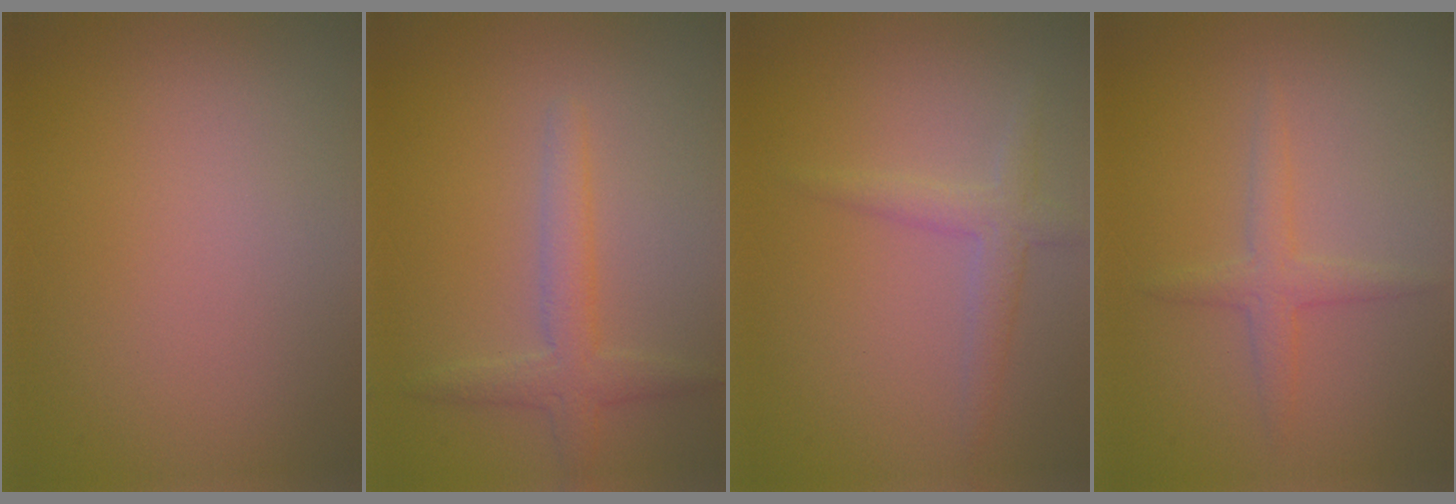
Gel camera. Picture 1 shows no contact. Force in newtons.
{"total": 2.7, "press": 2.7, "slide": 0.1}
{"total": 2.2, "press": 2.2, "slide": 0.0}
{"total": 1.9, "press": 1.9, "slide": 0.1}